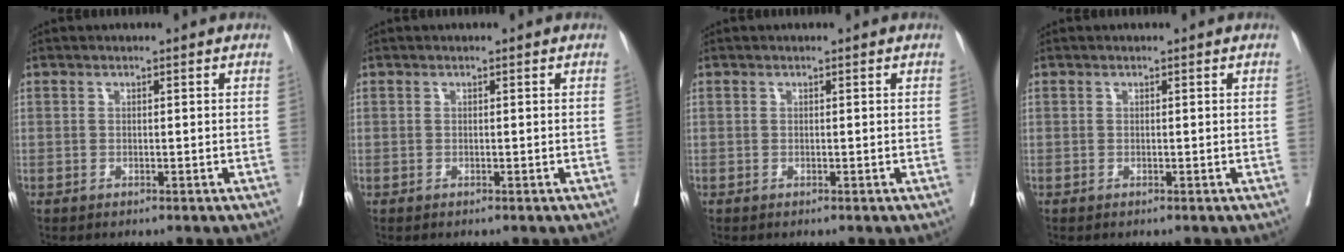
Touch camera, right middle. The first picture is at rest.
{"total": 0.0}
{"total": 0.0}
{"total": 0.0}